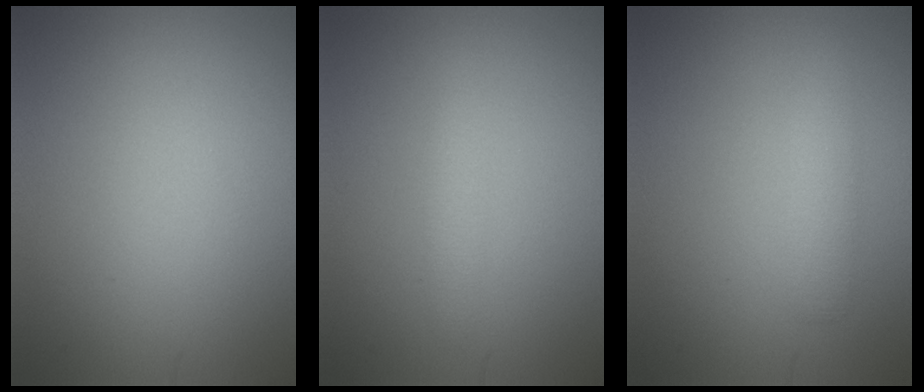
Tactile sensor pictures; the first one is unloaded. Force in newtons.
{"total": 1.4, "press": 1.4, "slide": 0.1}
{"total": 1.9, "press": 1.9, "slide": 0.1}